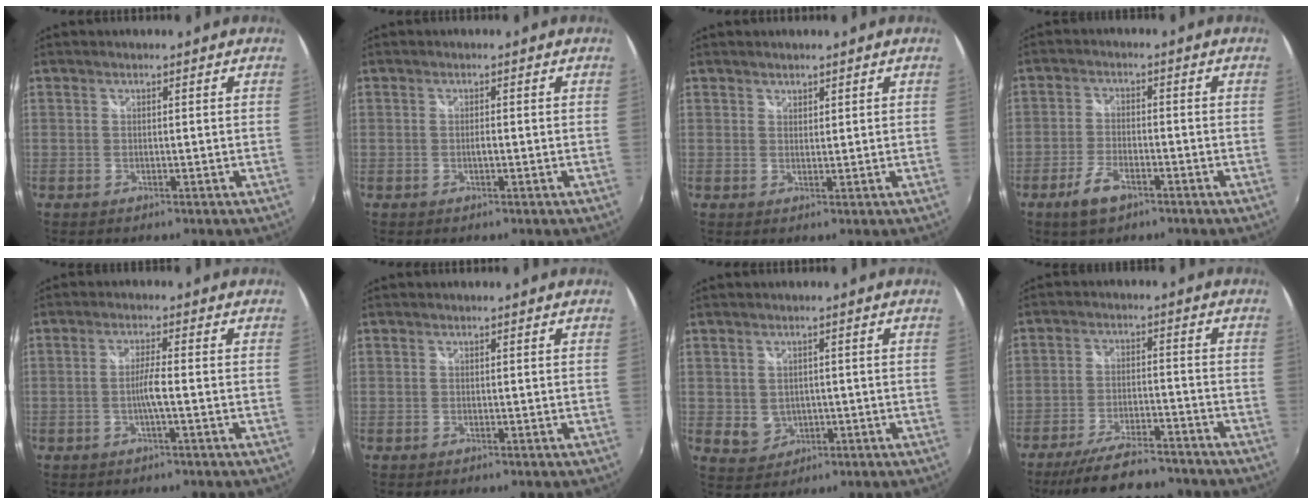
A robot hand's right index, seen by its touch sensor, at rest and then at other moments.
{"total": 0.8, "force": [-0.3, 0.2, 0.7], "torque": [-0.014, 0.000, -0.005]}
{"total": 1.3, "force": [1.1, 0.7, 0.1], "torque": [0.002, 0.001, 0.018]}
{"total": 6.0, "force": [-3.7, 2.6, 3.8], "torque": [-0.093, -0.007, -0.068]}
{"total": 3.1, "force": [-1.0, -0.4, 2.9], "torque": [-0.055, 0.000, -0.020]}
{"total": 0.0}
{"total": 4.0, "force": [-0.2, 3.6, 1.6], "torque": [-0.035, 0.001, 0.007]}
{"total": 13.9, "force": [-11.9, 4.0, 5.9], "torque": [-0.128, -0.003, -0.178]}